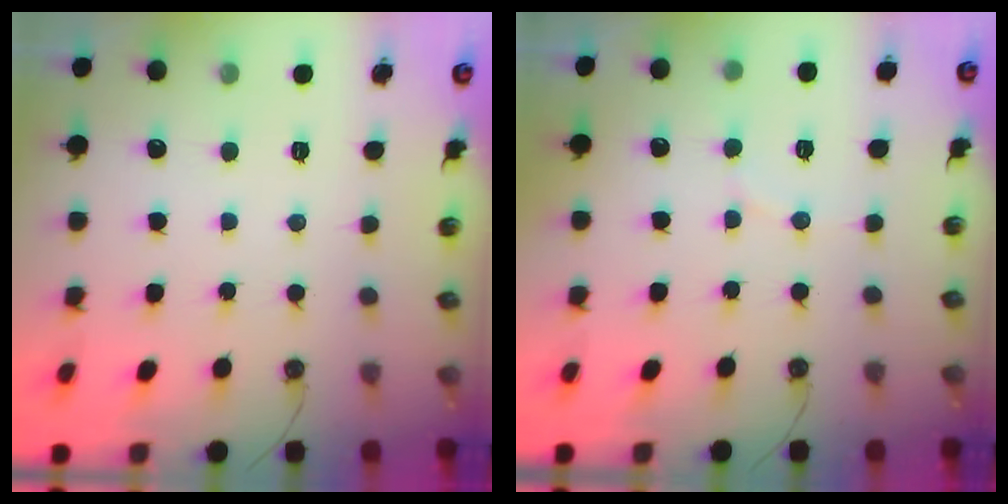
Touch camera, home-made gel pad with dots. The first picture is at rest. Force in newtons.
{"total": 4.4, "press": 4.2, "slide": 1.0}